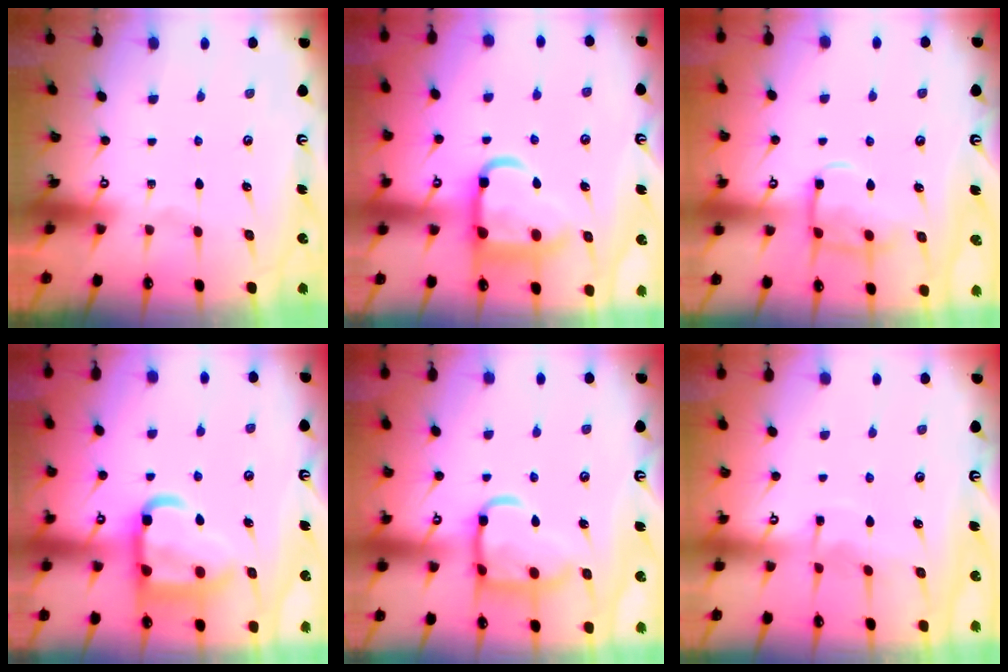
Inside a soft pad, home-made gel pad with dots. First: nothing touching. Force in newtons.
{"total": 13.9, "press": 13.8, "slide": 1.7}
{"total": 10.5, "press": 10.5, "slide": 1.0}
{"total": 19.1, "press": 18.9, "slide": 2.0}
{"total": 15.5, "press": 15.4, "slide": 1.3}
{"total": 2.9, "press": 2.9, "slide": 0.4}